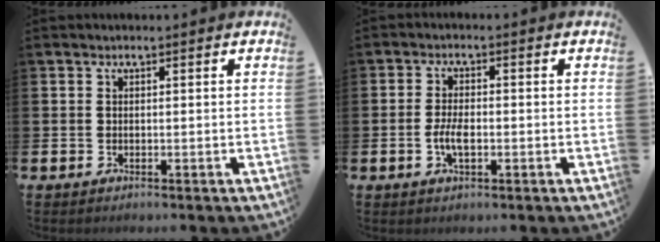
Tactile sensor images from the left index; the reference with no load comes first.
{"total": 3.3, "force": [-0.7, 1.4, 2.9], "torque": [-0.055, -0.002, -0.015]}